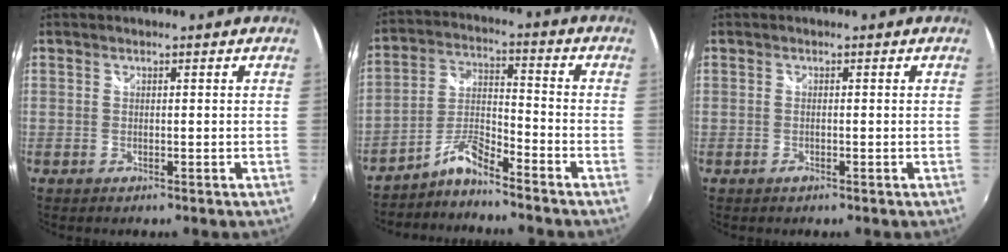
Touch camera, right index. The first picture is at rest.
{"total": 5.8, "force": [-5.3, -0.2, 2.3], "torque": [-0.055, 0.023, -0.110]}
{"total": 0.7, "force": [-0.4, 0.2, 0.5], "torque": [-0.011, -0.001, -0.009]}